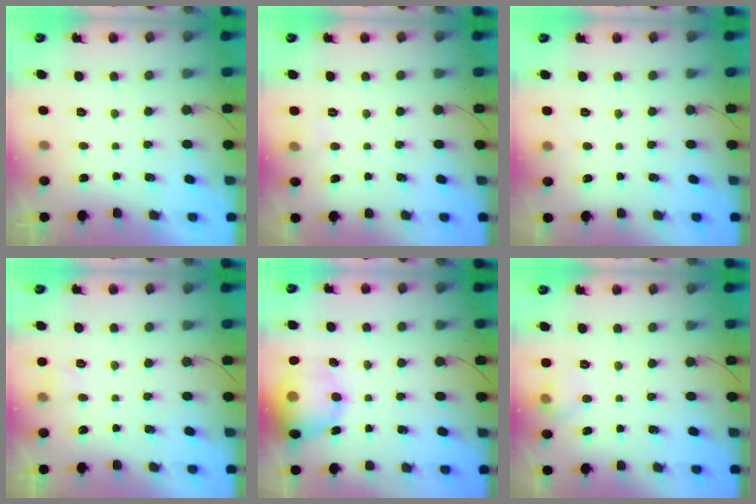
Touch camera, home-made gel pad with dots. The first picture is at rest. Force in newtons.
{"total": 3.7, "press": 3.5, "slide": 1.1}
{"total": 2.8, "press": 2.5, "slide": 1.1}
{"total": 3.4, "press": 3.2, "slide": 1.1}
{"total": 15.0, "press": 14.7, "slide": 2.8}
{"total": 5.8, "press": 5.6, "slide": 1.6}